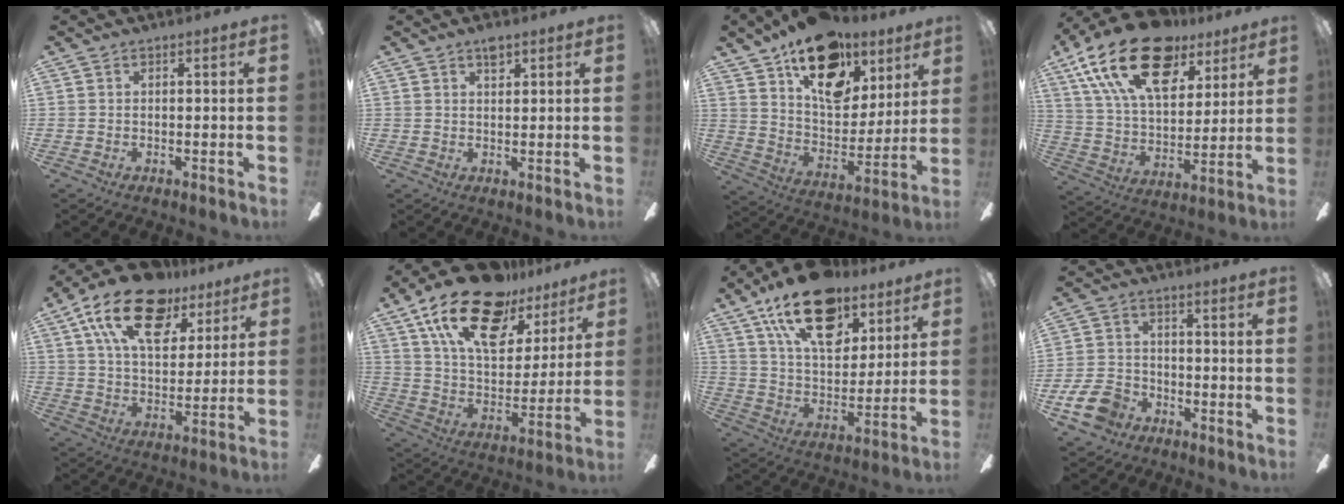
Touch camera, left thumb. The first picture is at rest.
{"total": 2.5, "force": [2.0, 0.6, 1.3], "torque": [-0.023, -0.003, 0.035]}
{"total": 22.2, "force": [13.7, 12.8, 11.9], "torque": [-0.177, -0.069, 0.243]}
{"total": 25.0, "force": [14.3, 13.0, 15.9], "torque": [-0.286, -0.067, 0.252]}
{"total": 20.6, "force": [12.2, 10.7, 12.8], "torque": [-0.216, -0.050, 0.214]}
{"total": 23.0, "force": [14.4, 11.3, 14.0], "torque": [-0.235, -0.071, 0.255]}
{"total": 21.7, "force": [13.5, 11.2, 12.7], "torque": [-0.203, -0.066, 0.237]}
{"total": 9.2, "force": [-5.2, 6.2, 4.4], "torque": [-0.105, 0.030, -0.095]}